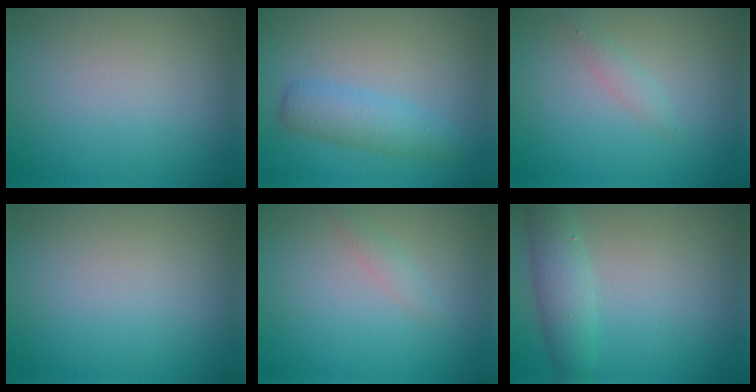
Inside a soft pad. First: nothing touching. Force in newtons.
{"total": 2.9, "press": 2.9, "slide": 0.1}
{"total": 1.0, "press": 1.0, "slide": 0.0}
{"total": 0.0}
{"total": 0.9, "press": 0.9, "slide": 0.0}
{"total": 3.2, "press": 3.2, "slide": 0.1}